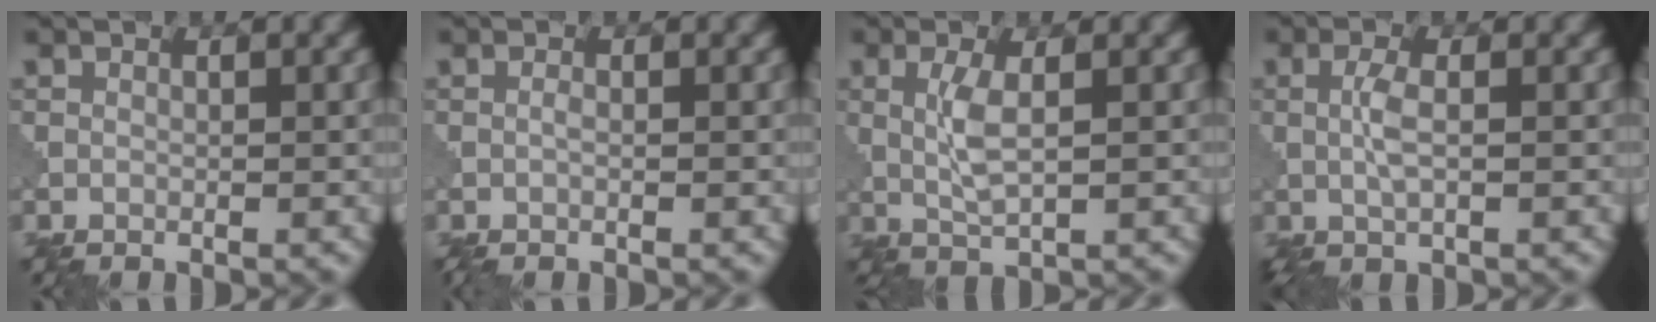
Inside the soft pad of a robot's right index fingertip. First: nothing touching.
{"total": 0.8, "force": [-0.3, 0.2, 0.7], "torque": [-0.018, 0.001, -0.007]}
{"total": 3.0, "force": [0.3, 0.8, 2.9], "torque": [-0.068, 0.000, 0.008]}
{"total": 2.4, "force": [0.0, 0.7, 2.3], "torque": [-0.055, 0.003, 0.000]}